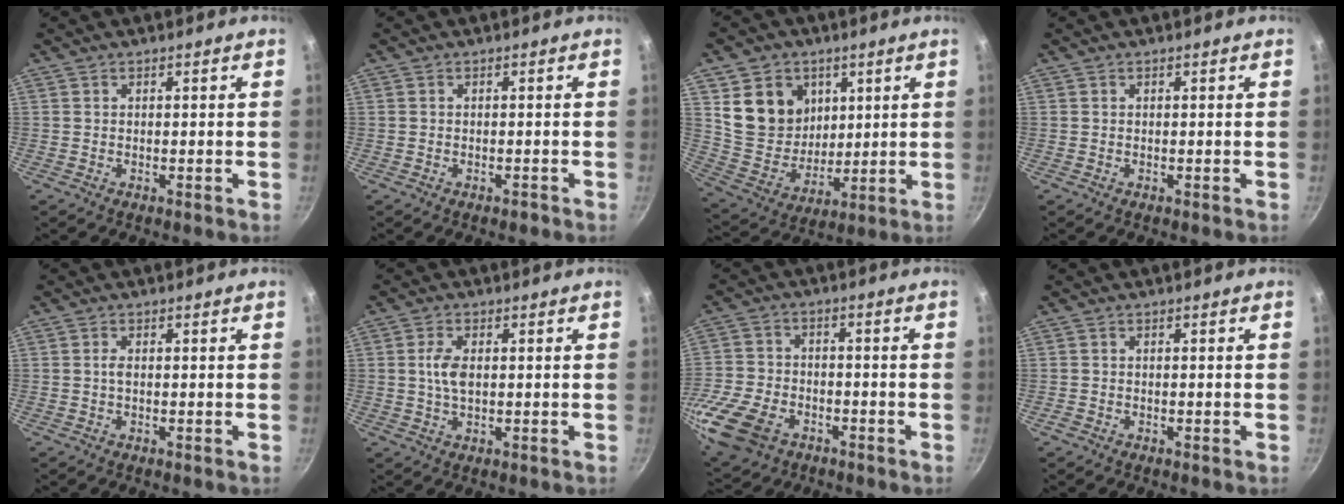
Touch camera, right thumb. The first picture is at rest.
{"total": 0.8, "force": [-0.6, 0.4, 0.4], "torque": [-0.008, 0.008, -0.005]}
{"total": 14.7, "force": [5.1, 12.2, 6.5], "torque": [-0.076, -0.028, 0.107]}
{"total": 0.0}
{"total": 1.1, "force": [0.0, 0.5, 1.0], "torque": [-0.019, 0.002, -0.001]}
{"total": 4.4, "force": [0.4, 2.4, 3.7], "torque": [-0.068, 0.003, 0.007]}
{"total": 16.4, "force": [-7.5, 11.0, 9.7], "torque": [-0.208, 0.023, -0.144]}
{"total": 0.8, "force": [-0.4, 0.4, 0.4], "torque": [-0.010, 0.004, -0.008]}